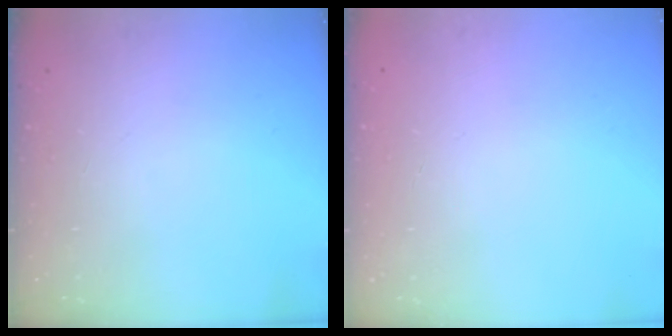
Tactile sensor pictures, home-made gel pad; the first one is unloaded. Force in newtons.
{"total": 0.0}